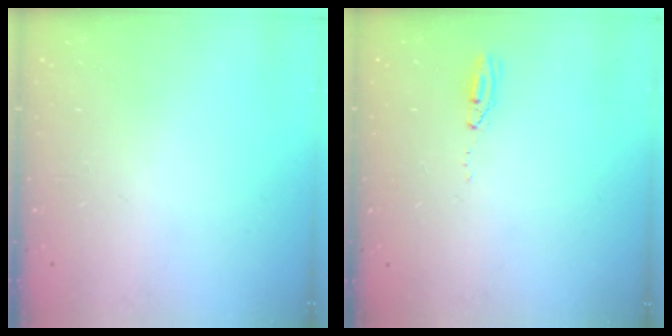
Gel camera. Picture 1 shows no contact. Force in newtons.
{"total": 3.8, "press": 3.7, "slide": 1.1}